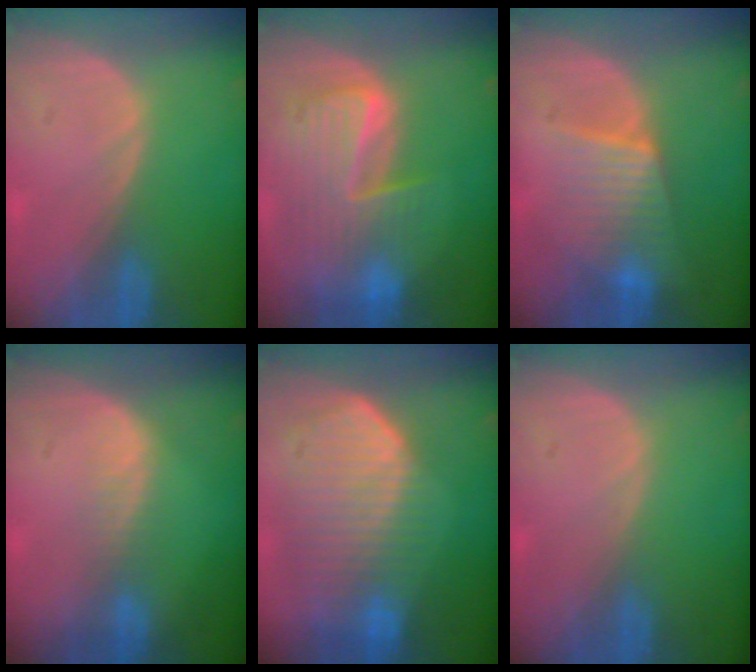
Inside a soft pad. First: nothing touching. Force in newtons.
{"total": 9.8, "press": 8.4, "slide": 4.9}
{"total": 6.4, "press": 6.3, "slide": 1.0}
{"total": 2.0, "press": 2.0, "slide": 0.1}
{"total": 10.7, "press": 9.4, "slide": 5.1}
{"total": 0.0}